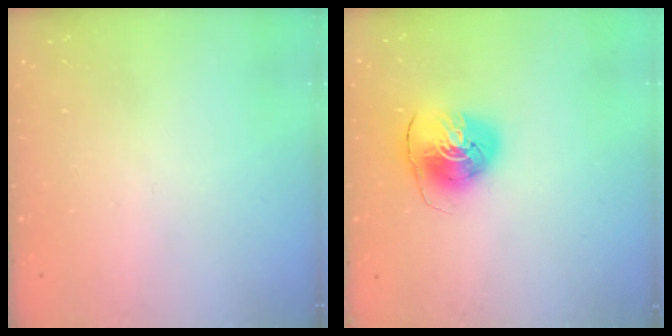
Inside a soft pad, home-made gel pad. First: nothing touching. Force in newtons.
{"total": 9.3, "press": 9.2, "slide": 1.1}